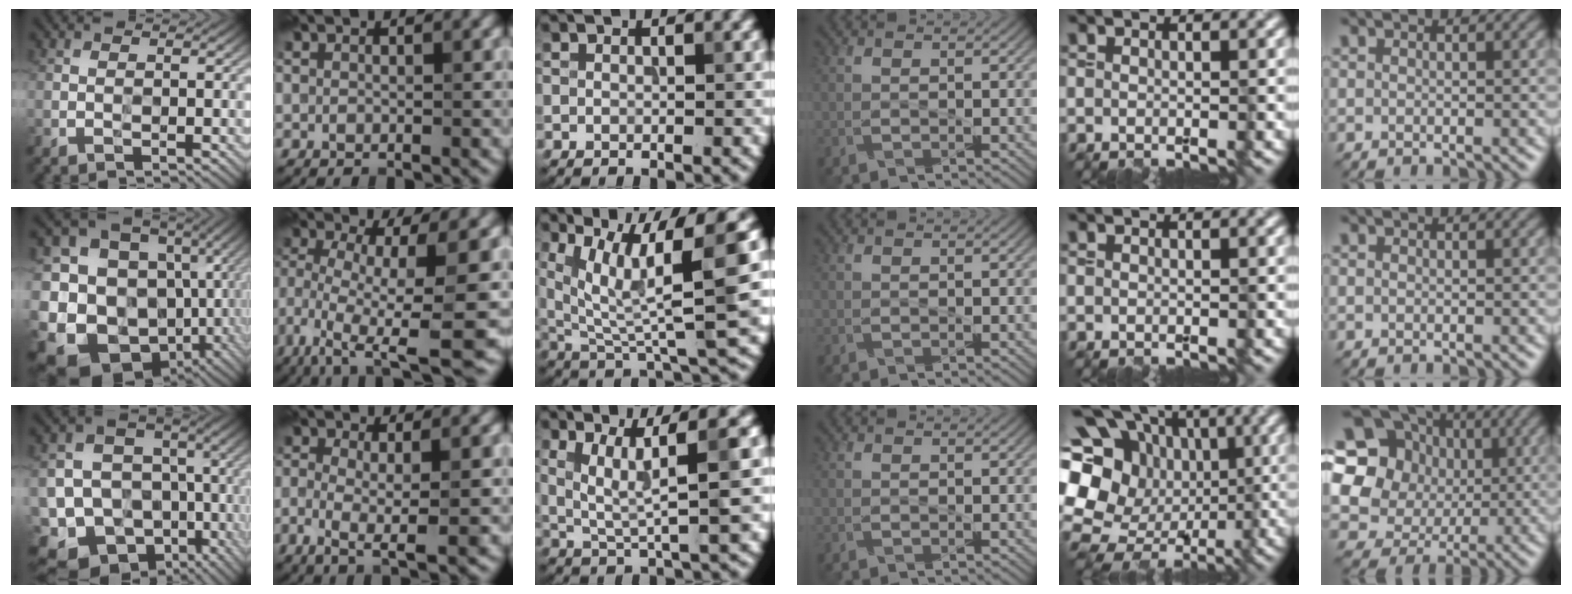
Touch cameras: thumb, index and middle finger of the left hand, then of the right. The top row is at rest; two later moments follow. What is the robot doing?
{"motion": "wipe", "object": "paper plate"}